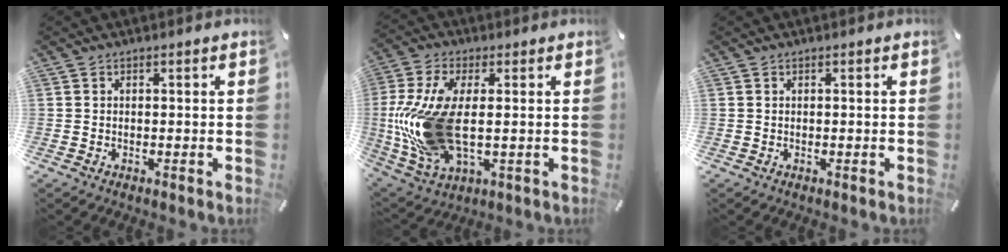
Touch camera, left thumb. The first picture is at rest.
{"total": 17.5, "force": [0.3, 8.9, 15.1], "torque": [-0.338, -0.023, 0.006]}
{"total": 0.0}